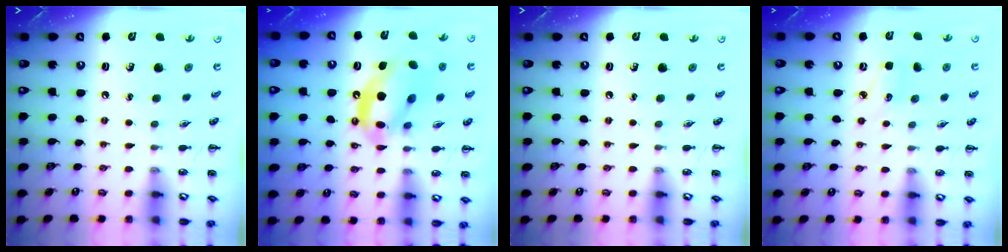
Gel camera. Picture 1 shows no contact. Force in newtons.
{"total": 14.2, "press": 13.6, "slide": 4.1}
{"total": 0.0}
{"total": 4.6, "press": 4.3, "slide": 1.4}